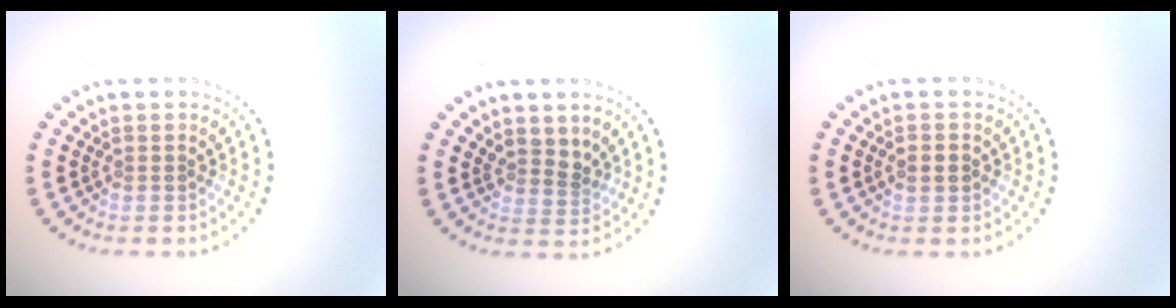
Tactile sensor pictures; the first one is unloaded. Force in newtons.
{"total": 2.0, "press": 1.5, "slide": 1.4}
{"total": 1.9, "press": 1.9, "slide": 0.2}